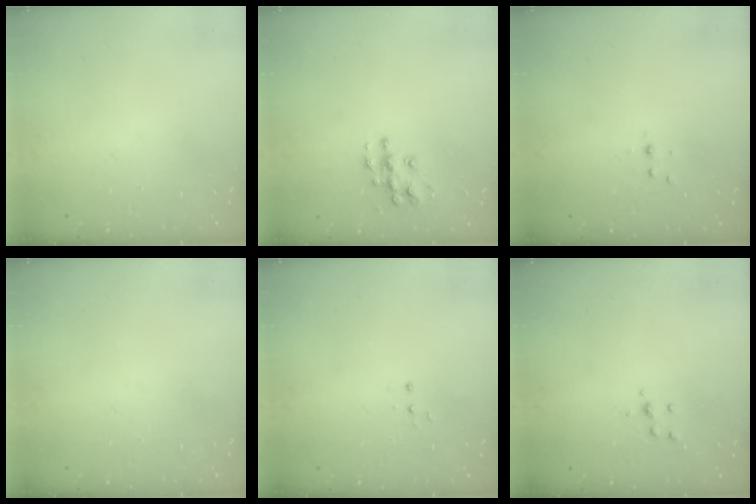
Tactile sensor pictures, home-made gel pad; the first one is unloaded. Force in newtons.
{"total": 9.4, "press": 9.4, "slide": 0.5}
{"total": 3.0, "press": 2.6, "slide": 1.5}
{"total": 0.0}
{"total": 3.1, "press": 3.0, "slide": 0.8}
{"total": 4.1, "press": 4.1, "slide": 0.6}